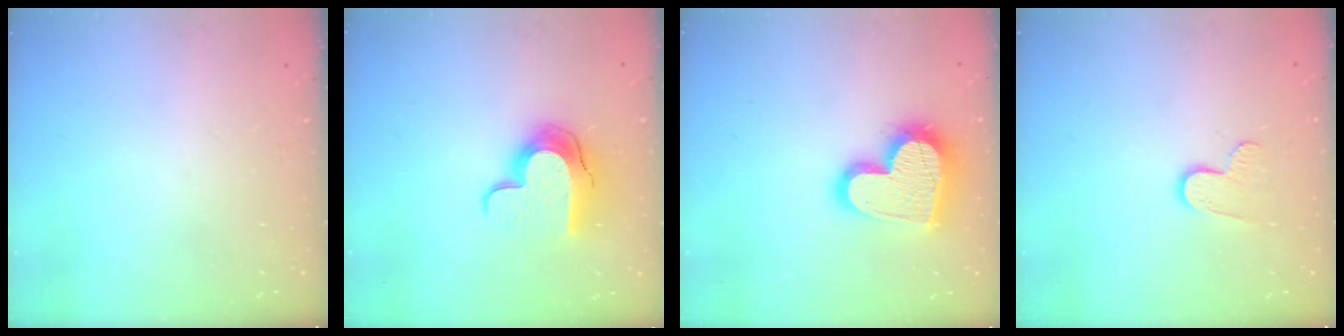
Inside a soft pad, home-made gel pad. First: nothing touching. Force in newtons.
{"total": 12.5, "press": 12.5, "slide": 0.7}
{"total": 19.3, "press": 19.2, "slide": 1.5}
{"total": 6.9, "press": 6.9, "slide": 0.2}